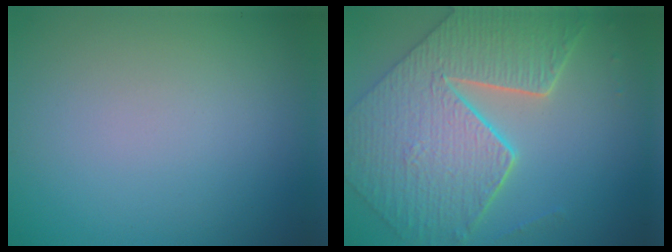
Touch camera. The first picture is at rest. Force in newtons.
{"total": 9.2, "press": 6.7, "slide": 6.3}